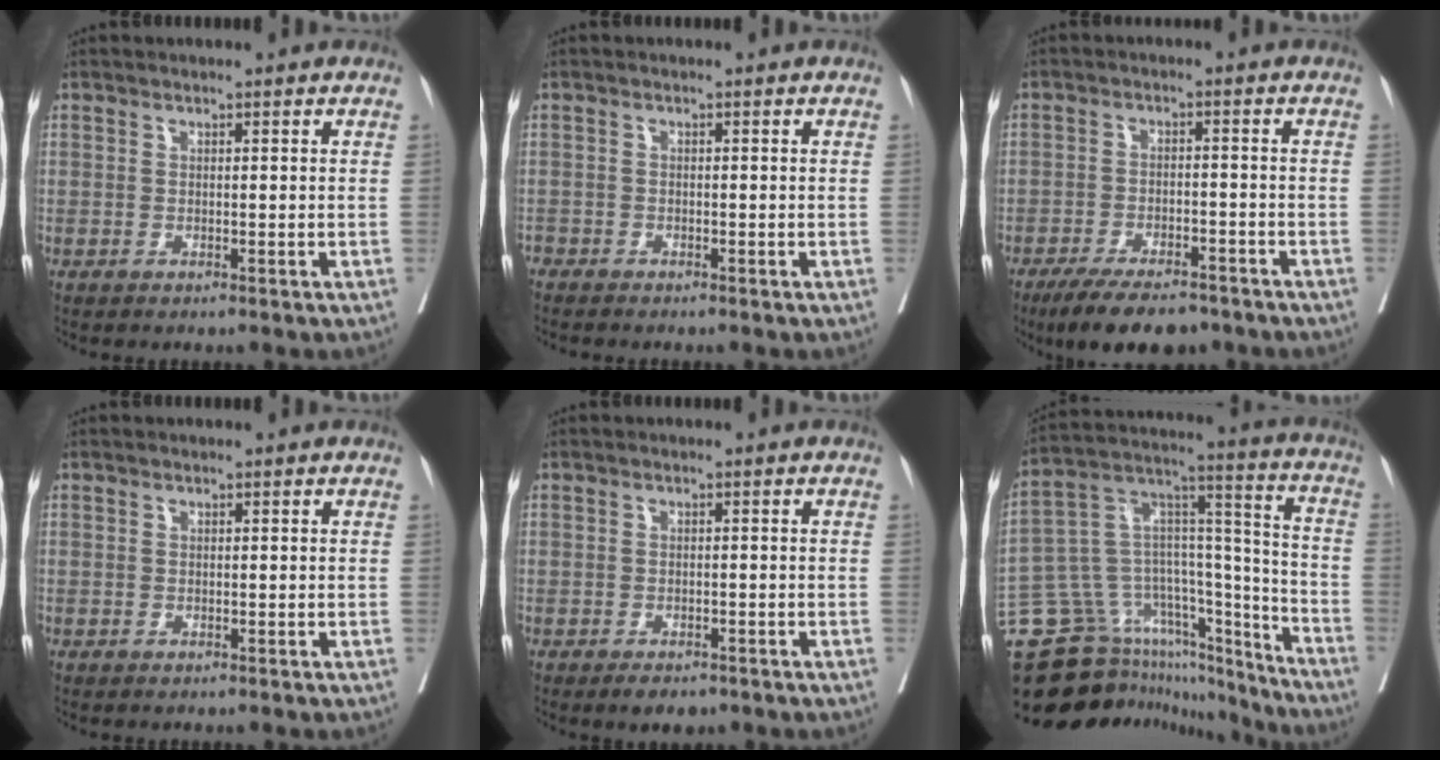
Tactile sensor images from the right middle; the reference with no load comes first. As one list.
[{"total": 2.0, "force": [-1.9, 0.4, 0.3], "torque": [-0.003, -0.005, -0.033]}, {"total": 9.9, "force": [-7.9, 3.4, 4.9], "torque": [-0.072, -0.009, -0.125]}, {"total": 0.0}, {"total": 2.8, "force": [-2.1, 1.4, 1.3], "torque": [-0.013, -0.001, -0.024]}, {"total": 23.2, "force": [-19.7, 9.8, 7.3], "torque": [-0.137, 0.081, -0.301]}]